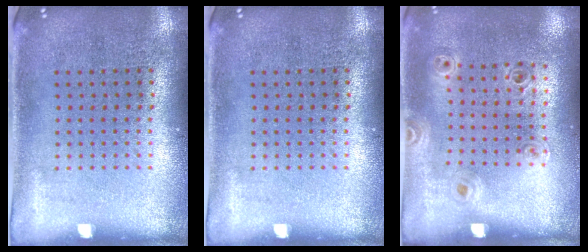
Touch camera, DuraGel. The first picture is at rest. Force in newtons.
{"total": 0.0}
{"total": 0.9, "press": 0.9, "slide": 0.1}